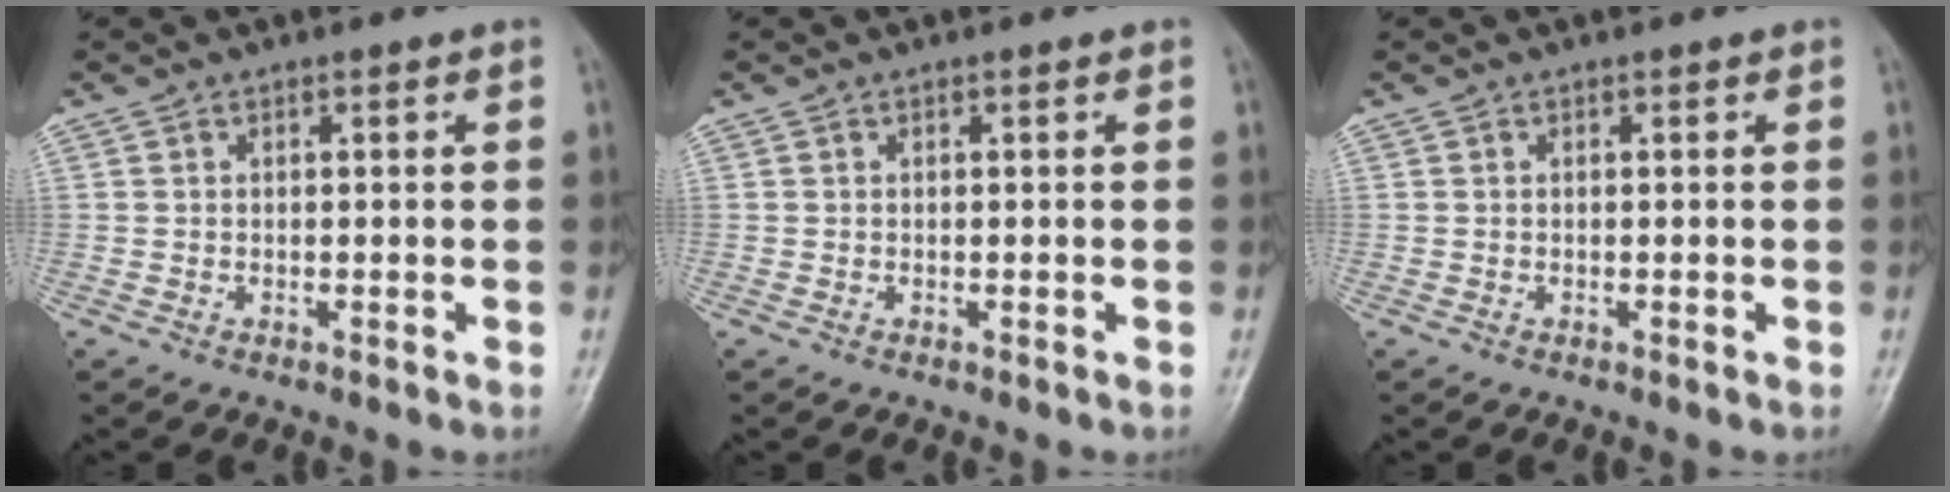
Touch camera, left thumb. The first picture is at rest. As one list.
[{"total": 0.0}, {"total": 0.0}]